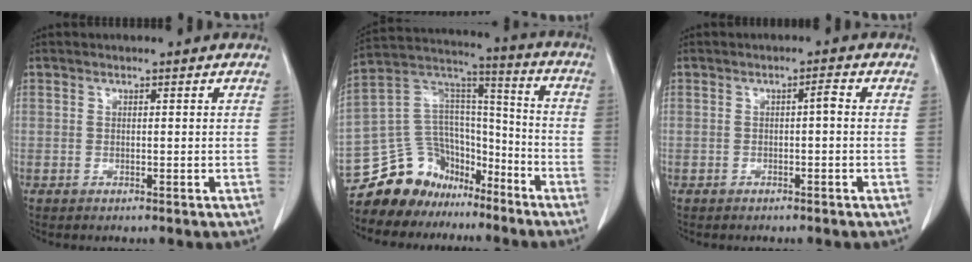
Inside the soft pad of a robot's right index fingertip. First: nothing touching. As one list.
[{"total": 15.9, "force": [-12.2, 9.4, 3.7], "torque": [-0.073, 0.092, -0.210]}, {"total": 1.3, "force": [-0.1, 0.2, 1.2], "torque": [-0.018, 0.003, -0.001]}]